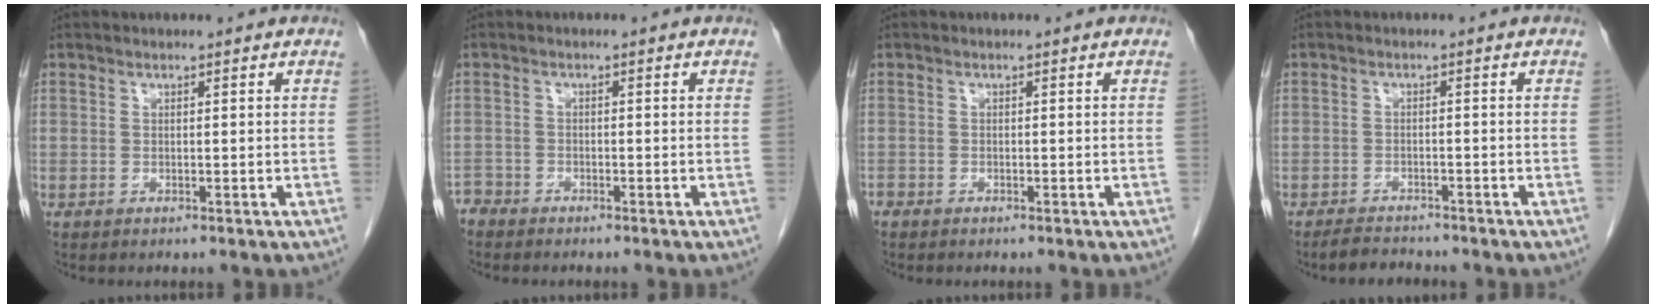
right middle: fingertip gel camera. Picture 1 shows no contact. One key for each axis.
{"total": 2.1, "fx": -2.0, "fy": 0.6, "fz": -0.3, "tx": 0.006, "ty": -0.004, "tz": -0.040}
{"total": 0.9, "fx": -0.8, "fy": 0.5, "fz": 0.1, "tx": -0.007, "ty": -0.001, "tz": -0.015}
{"total": 3.0, "fx": -2.9, "fy": 0.7, "fz": 0.6, "tx": -0.016, "ty": -0.008, "tz": -0.050}